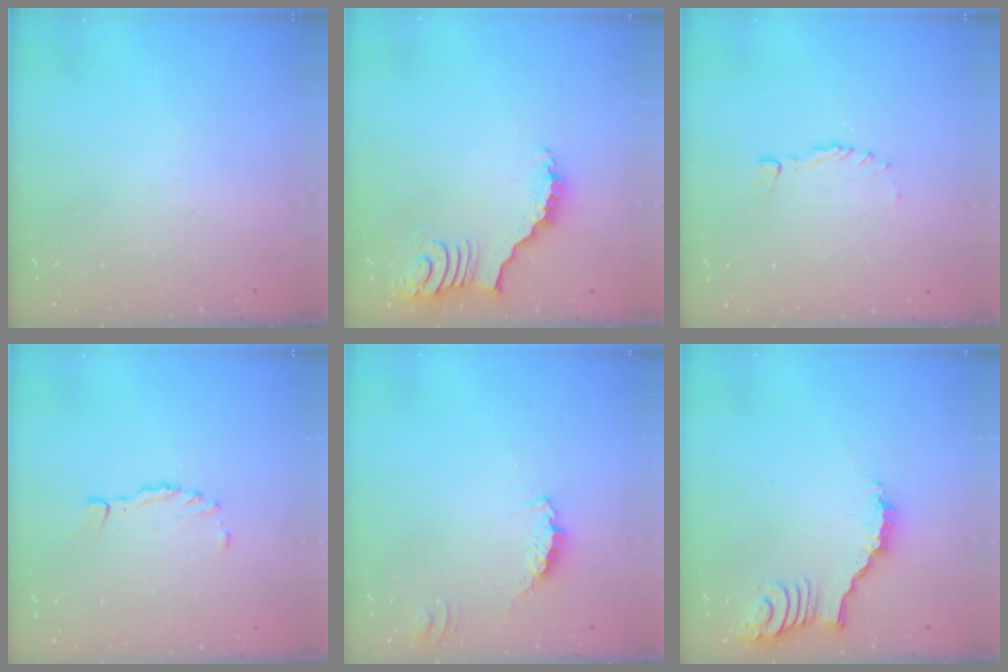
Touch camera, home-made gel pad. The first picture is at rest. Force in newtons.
{"total": 3.8, "press": 3.7, "slide": 0.7}
{"total": 0.0}
{"total": 1.6, "press": 1.6, "slide": 0.2}
{"total": 0.0}
{"total": 2.6, "press": 2.6, "slide": 0.4}